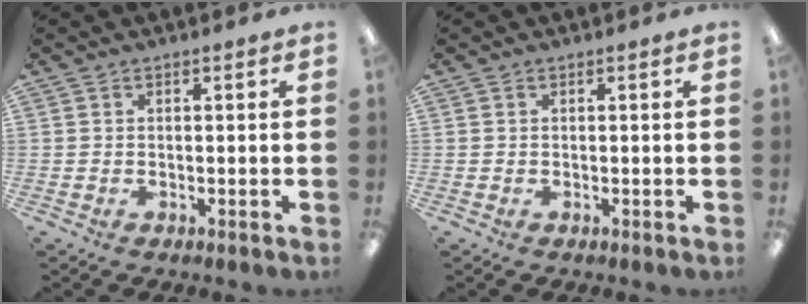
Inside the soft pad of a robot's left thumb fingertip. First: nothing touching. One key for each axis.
{"total": 0.0}